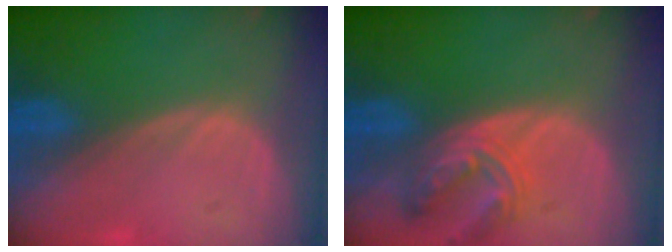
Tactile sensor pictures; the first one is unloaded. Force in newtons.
{"total": 6.8, "press": 6.3, "slide": 2.5}